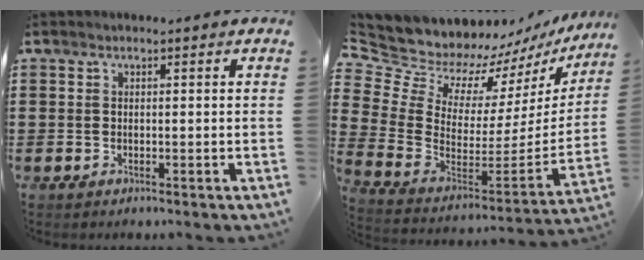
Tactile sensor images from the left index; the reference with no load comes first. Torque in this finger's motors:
{"motor_torque": [2.14, 0.00, 0.47, 0.00]}